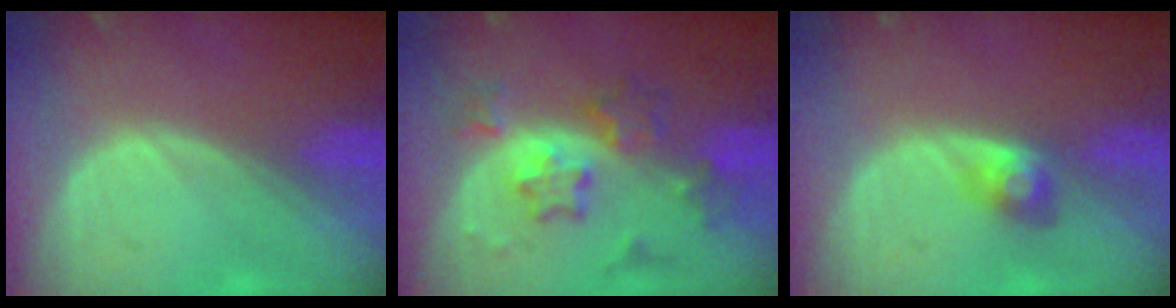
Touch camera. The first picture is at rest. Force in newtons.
{"total": 7.1, "press": 7.1, "slide": 0.3}
{"total": 2.7, "press": 2.7, "slide": 0.0}